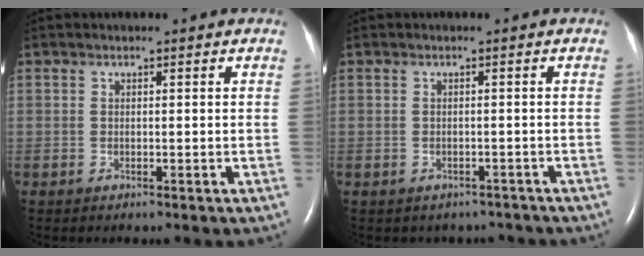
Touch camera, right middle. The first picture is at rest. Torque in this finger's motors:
{"motor_torque": [0.11, -0.10, 0.01, 0.00]}